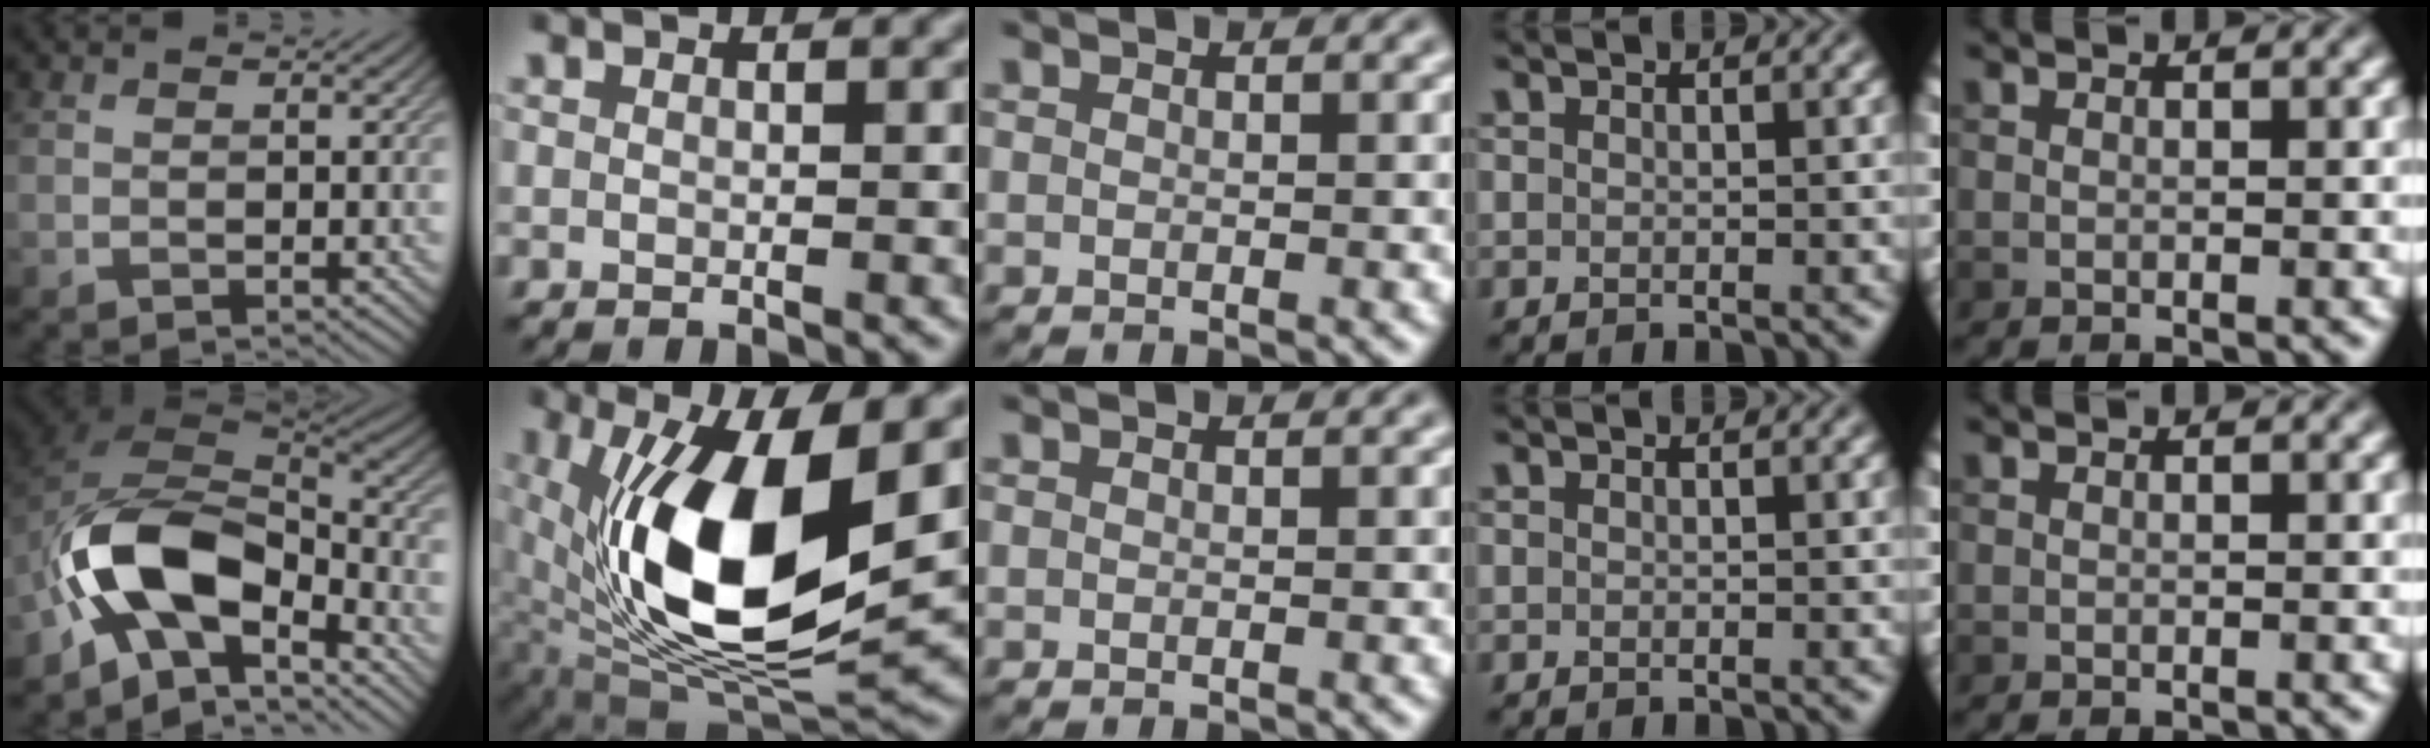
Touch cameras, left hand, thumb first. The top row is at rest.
{"thumb": {"total": 13.5, "force": [-6.1, 7.5, 9.5], "torque": [-0.177, -0.019, -0.127]}, "index": {"total": 14.7, "force": [1.0, 6.6, 13.1], "torque": [-0.250, -0.018, 0.021]}}